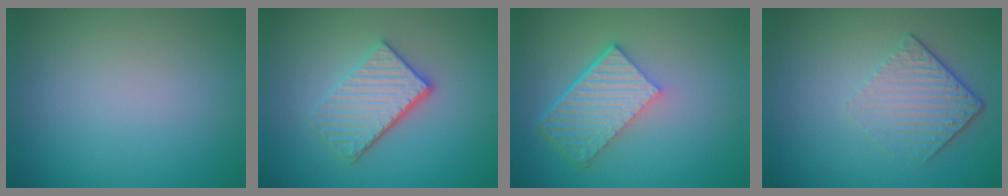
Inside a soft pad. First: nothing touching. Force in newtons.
{"total": 4.4, "press": 3.5, "slide": 2.7}
{"total": 6.2, "press": 4.4, "slide": 4.3}
{"total": 4.2, "press": 2.8, "slide": 3.1}